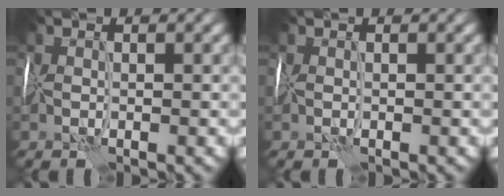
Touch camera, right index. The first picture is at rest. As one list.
[{"total": 0.0}]